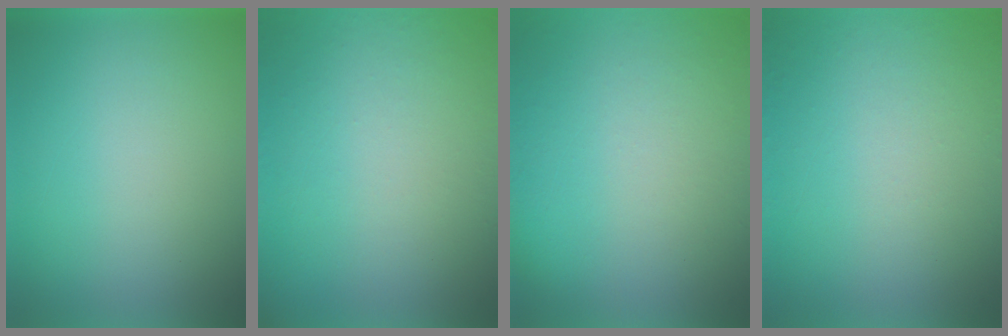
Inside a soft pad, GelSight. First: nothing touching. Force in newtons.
{"total": 5.0}
{"total": 5.7}
{"total": 4.7}